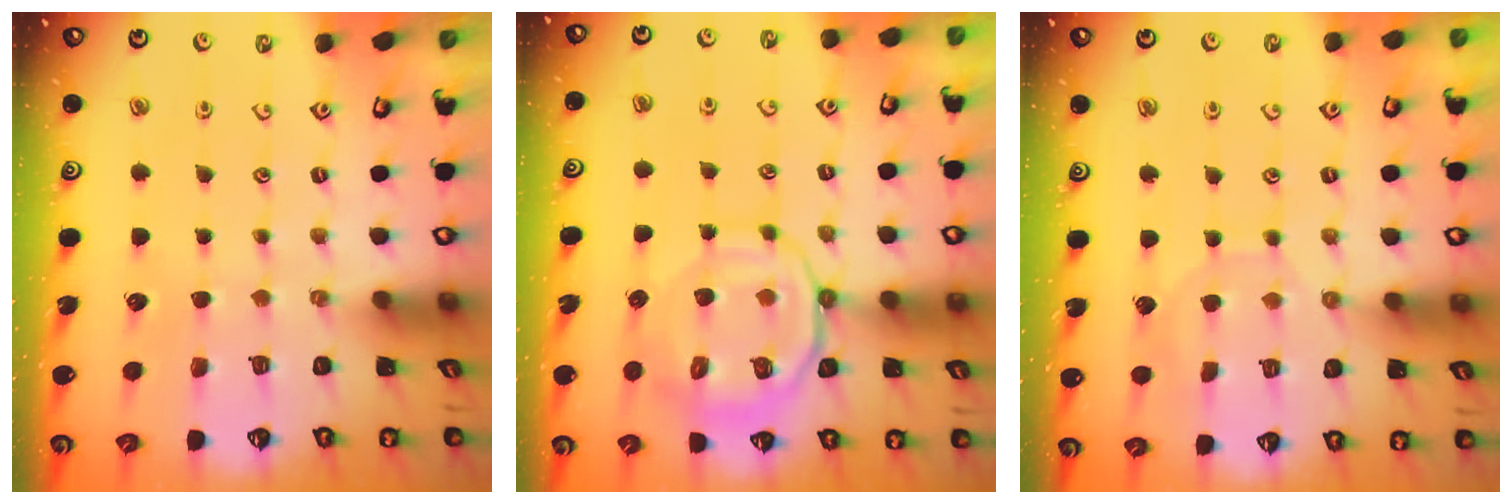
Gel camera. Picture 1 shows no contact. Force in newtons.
{"total": 12.4, "press": 12.3, "slide": 1.8}
{"total": 5.0, "press": 5.0, "slide": 0.5}